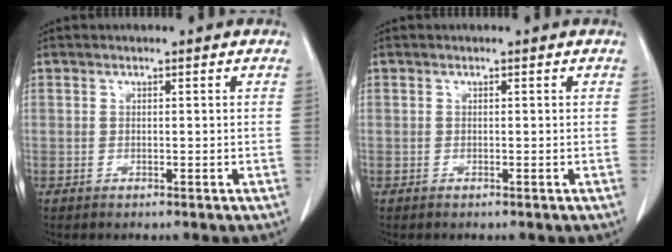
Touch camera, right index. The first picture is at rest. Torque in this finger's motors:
{"motor_torque": [0.04, -0.02, -0.13, -0.01]}